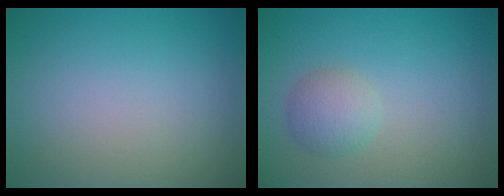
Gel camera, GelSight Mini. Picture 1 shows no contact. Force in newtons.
{"total": 2.4, "press": 2.4, "slide": 0.0}